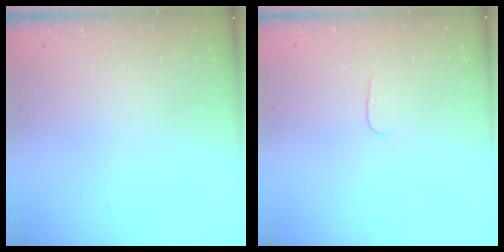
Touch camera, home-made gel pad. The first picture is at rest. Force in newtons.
{"total": 2.8, "press": 2.8, "slide": 0.3}